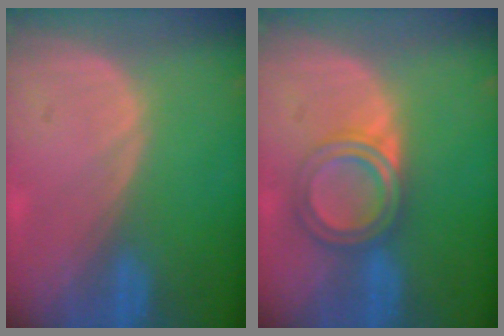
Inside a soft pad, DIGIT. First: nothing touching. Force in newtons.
{"total": 5.3, "press": 5.3, "slide": 0.1}